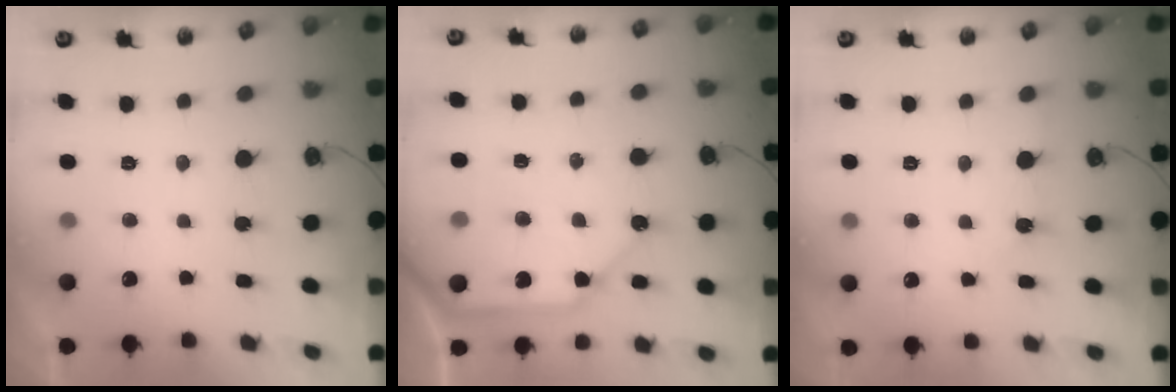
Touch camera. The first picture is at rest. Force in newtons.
{"total": 13.4, "press": 13.3, "slide": 1.9}
{"total": 1.6, "press": 1.6, "slide": 0.2}